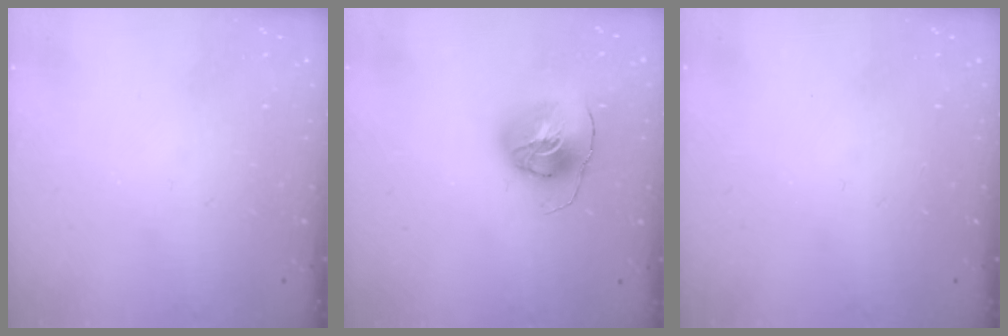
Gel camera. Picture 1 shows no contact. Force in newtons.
{"total": 9.1, "press": 9.1, "slide": 0.8}
{"total": 0.0}